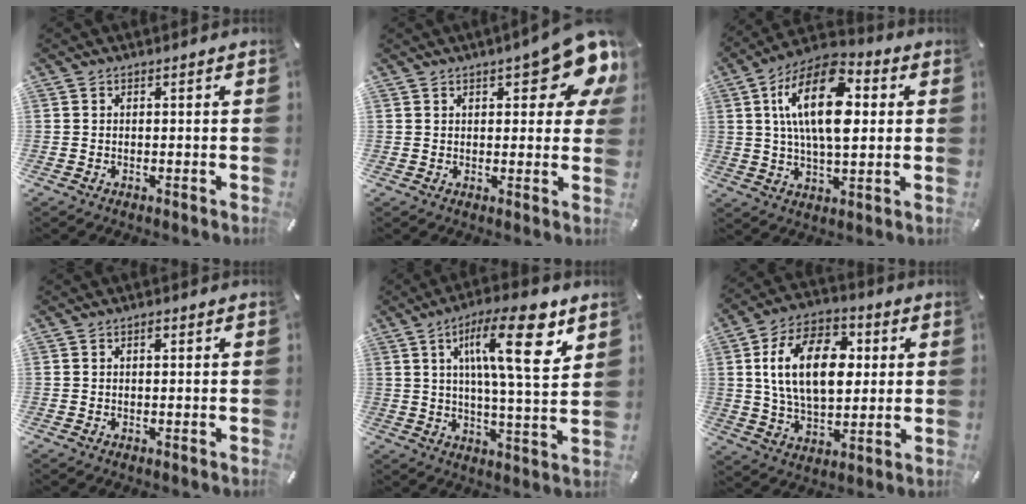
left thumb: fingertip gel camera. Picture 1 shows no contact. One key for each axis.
{"total": 13.0, "fx": 7.1, "fy": 4.6, "fz": 9.9, "tx": -0.126, "ty": -0.039, "tz": 0.115}
{"total": 18.4, "fx": 4.1, "fy": 9.4, "fz": 15.2, "tx": -0.283, "ty": -0.001, "tz": 0.066}
{"total": 0.8, "fx": 0.2, "fy": 0.5, "fz": 0.7, "tx": -0.014, "ty": 0.002, "tz": 0.003}
{"total": 17.8, "fx": 8.0, "fy": 4.4, "fz": 15.2, "tx": -0.245, "ty": -0.021, "tz": 0.117}
{"total": 18.1, "fx": 3.2, "fy": 11.4, "fz": 13.7, "tx": -0.267, "ty": 0.015, "tz": 0.055}